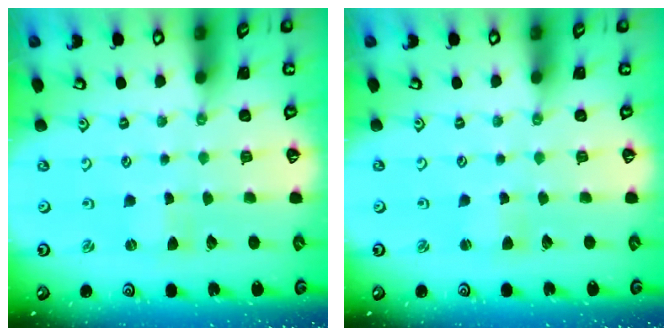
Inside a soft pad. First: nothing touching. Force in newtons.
{"total": 2.9, "press": 2.8, "slide": 0.4}